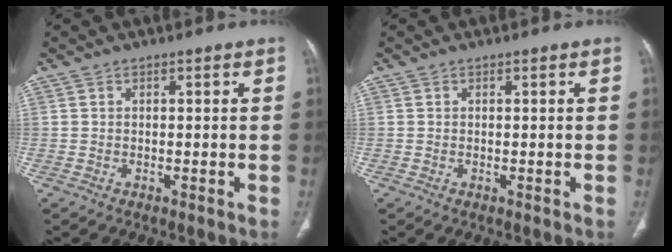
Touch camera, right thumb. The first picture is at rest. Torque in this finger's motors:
{"motor_torque": [0.36, 0.11, -0.29, -0.16, -0.02]}